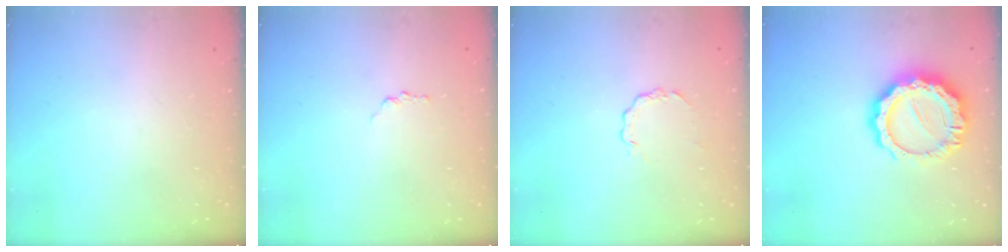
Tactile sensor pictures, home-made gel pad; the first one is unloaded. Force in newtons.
{"total": 0.8, "press": 0.8, "slide": 0.1}
{"total": 1.7, "press": 1.7, "slide": 0.2}
{"total": 15.1, "press": 15.0, "slide": 1.0}